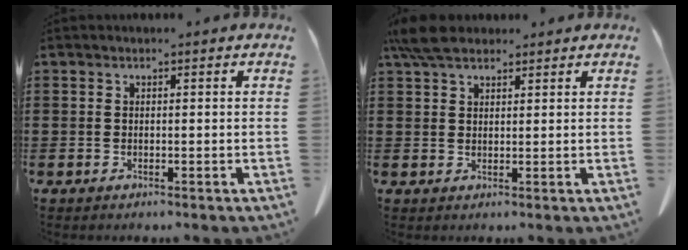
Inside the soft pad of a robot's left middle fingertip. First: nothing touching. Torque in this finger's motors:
{"motor_torque": [1.36, 0.78, 0.43, 0.14]}